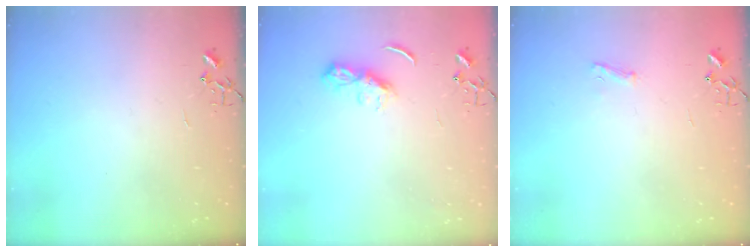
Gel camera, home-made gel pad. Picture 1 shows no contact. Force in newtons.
{"total": 6.7, "press": 6.7, "slide": 0.6}
{"total": 5.5, "press": 5.5, "slide": 0.7}